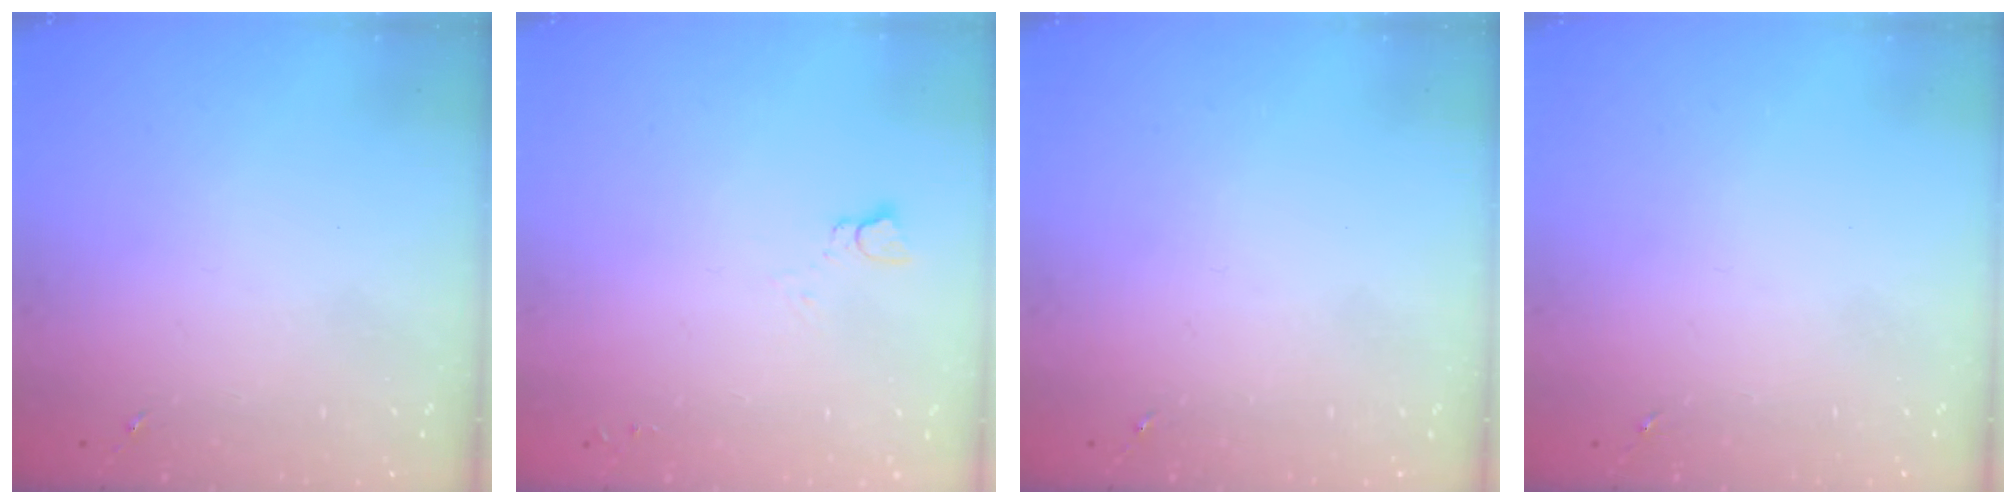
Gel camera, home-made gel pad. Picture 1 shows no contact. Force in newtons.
{"total": 2.5, "press": 2.5, "slide": 0.2}
{"total": 0.0}
{"total": 0.0}